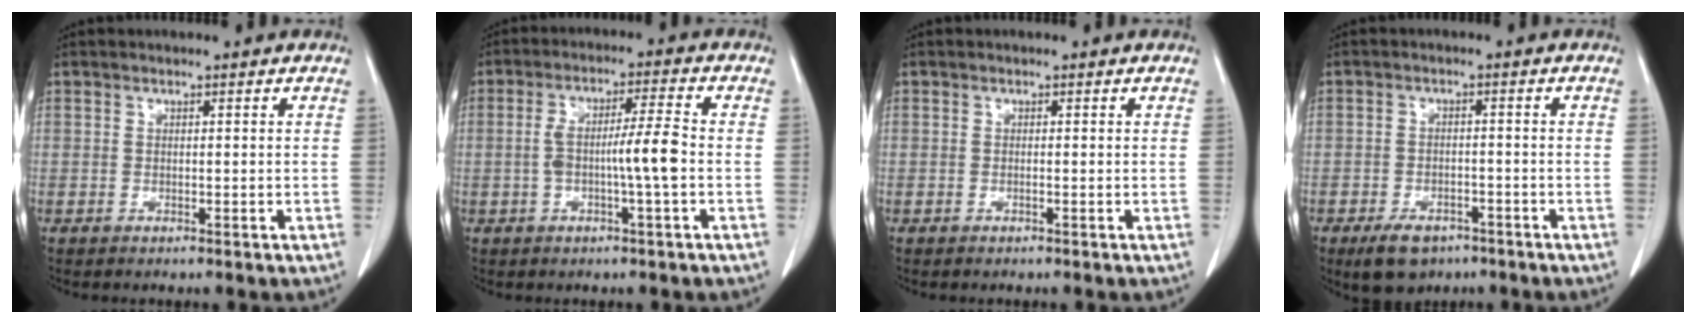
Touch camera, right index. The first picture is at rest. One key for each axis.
{"total": 6.5, "fx": -1.2, "fy": -0.2, "fz": 6.4, "tx": -0.122, "ty": 0.013, "tz": -0.020}
{"total": 0.0}
{"total": 5.9, "fx": -4.1, "fy": 3.2, "fz": 2.8, "tx": -0.049, "ty": -0.002, "tz": -0.059}